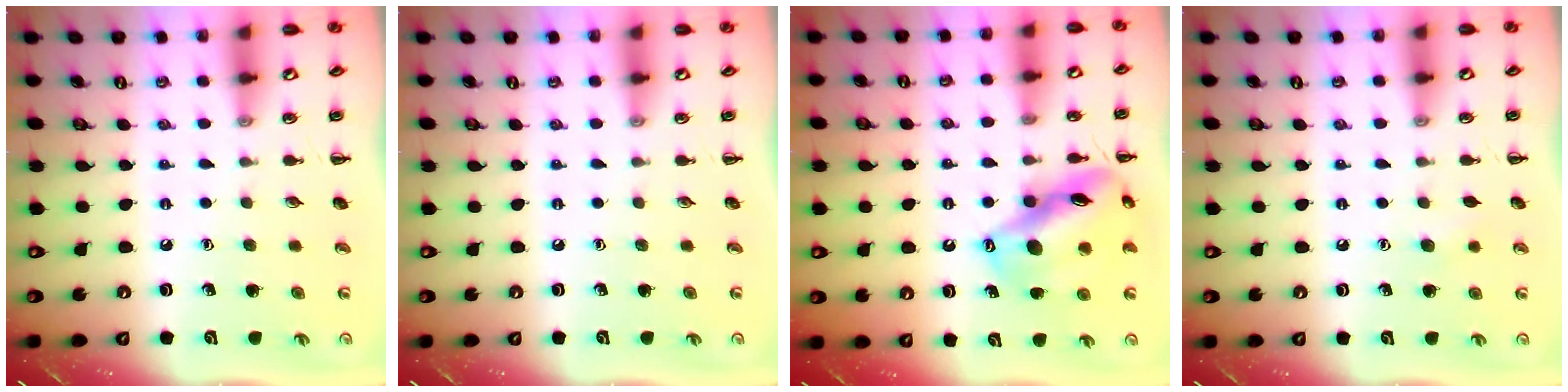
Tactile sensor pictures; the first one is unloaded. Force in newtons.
{"total": 0.0}
{"total": 16.7, "press": 16.6, "slide": 2.0}
{"total": 4.4, "press": 4.3, "slide": 1.0}